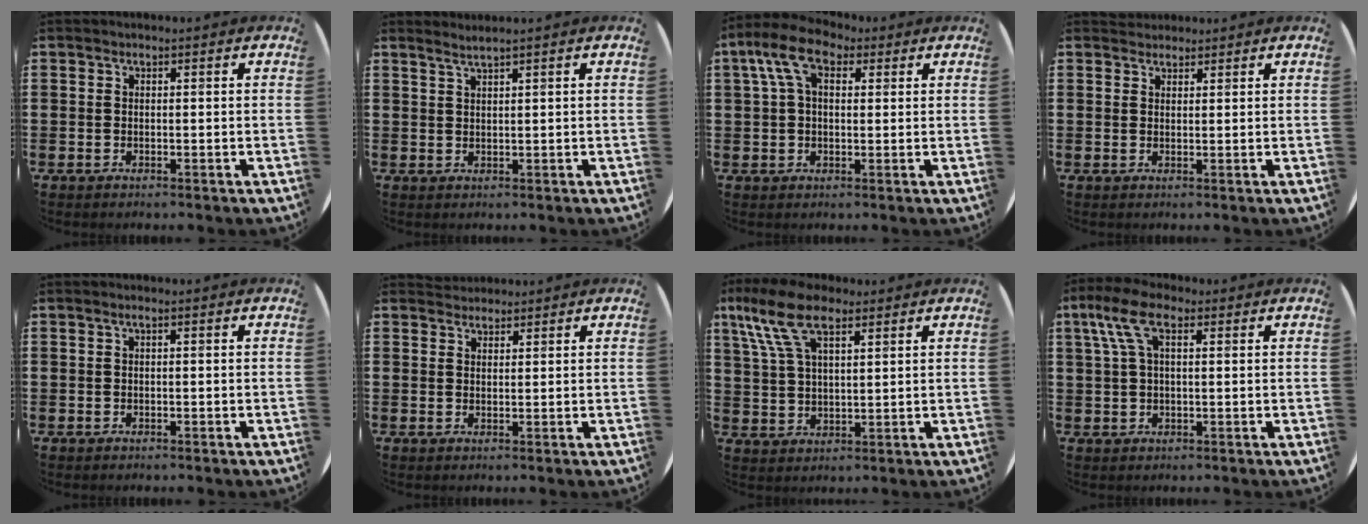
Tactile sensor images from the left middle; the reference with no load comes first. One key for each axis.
{"total": 1.4, "fx": 1.3, "fy": -0.4, "fz": 0.5, "tx": -0.006, "ty": 0.001, "tz": 0.023}
{"total": 7.5, "fx": 4.0, "fy": 4.1, "fz": 4.8, "tx": -0.108, "ty": 0.016, "tz": 0.072}
{"total": 1.5, "fx": 1.4, "fy": 0.5, "fz": -0.2, "tx": 0.001, "ty": 0.003, "tz": 0.029}
{"total": 0.0}
{"total": 1.8, "fx": 1.7, "fy": 0.6, "fz": -0.2, "tx": 0.002, "ty": 0.003, "tz": 0.034}
{"total": 9.4, "fx": 5.9, "fy": 4.0, "fz": 6.1, "tx": -0.134, "ty": 0.005, "tz": 0.109}
{"total": 7.5, "fx": 4.2, "fy": 3.5, "fz": 5.2, "tx": -0.112, "ty": 0.011, "tz": 0.076}